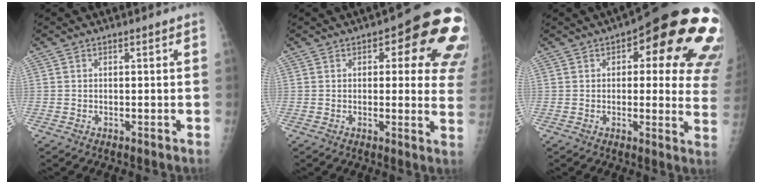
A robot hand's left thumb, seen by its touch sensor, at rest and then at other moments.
{"total": 17.3, "force": [6.4, 7.1, 14.3], "torque": [-0.116, -0.017, 0.065]}
{"total": 23.8, "force": [9.7, 8.8, 19.9], "torque": [-0.169, -0.009, 0.113]}